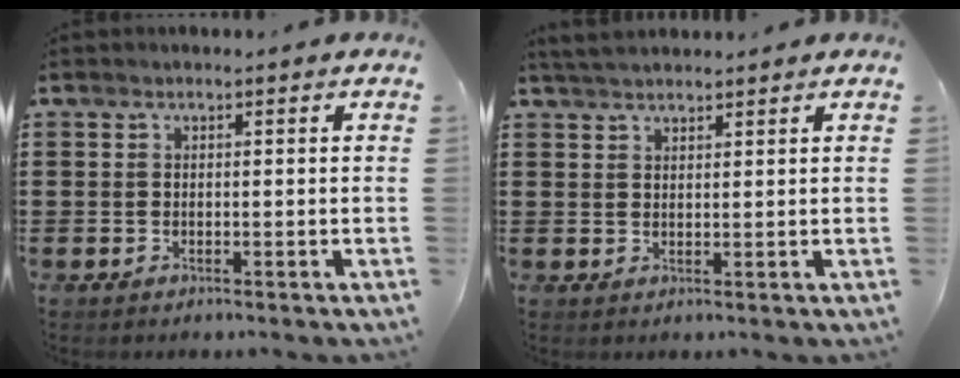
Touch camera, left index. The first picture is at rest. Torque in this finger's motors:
{"motor_torque": [0.47, -0.47, 0.14, 0.05]}